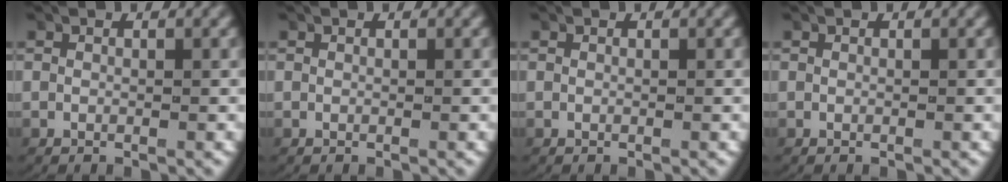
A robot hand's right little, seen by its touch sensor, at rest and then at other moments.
{"total": 0.0}
{"total": 0.0}
{"total": 0.0}